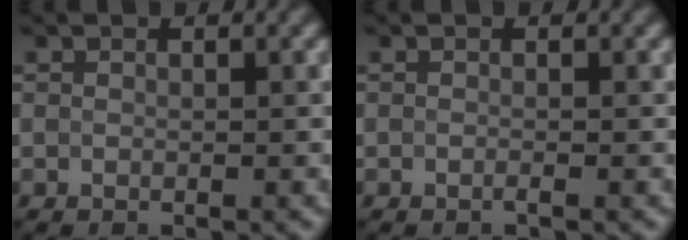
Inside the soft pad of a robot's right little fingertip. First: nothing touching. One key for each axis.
{"total": 0.7, "fx": -0.7, "fy": -0.2, "fz": 0.0, "tx": 0.000, "ty": -0.009, "tz": -0.013}